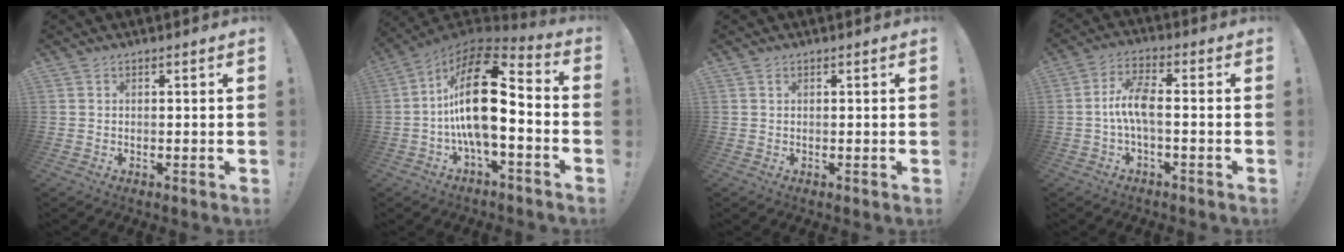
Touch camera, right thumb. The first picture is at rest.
{"total": 22.6, "force": [0.0, 9.8, 20.4], "torque": [-0.368, 0.005, 0.000]}
{"total": 0.6, "force": [0.4, 0.3, 0.4], "torque": [-0.016, 0.004, 0.009]}
{"total": 8.1, "force": [-0.9, 2.4, 7.7], "torque": [-0.154, 0.000, -0.019]}